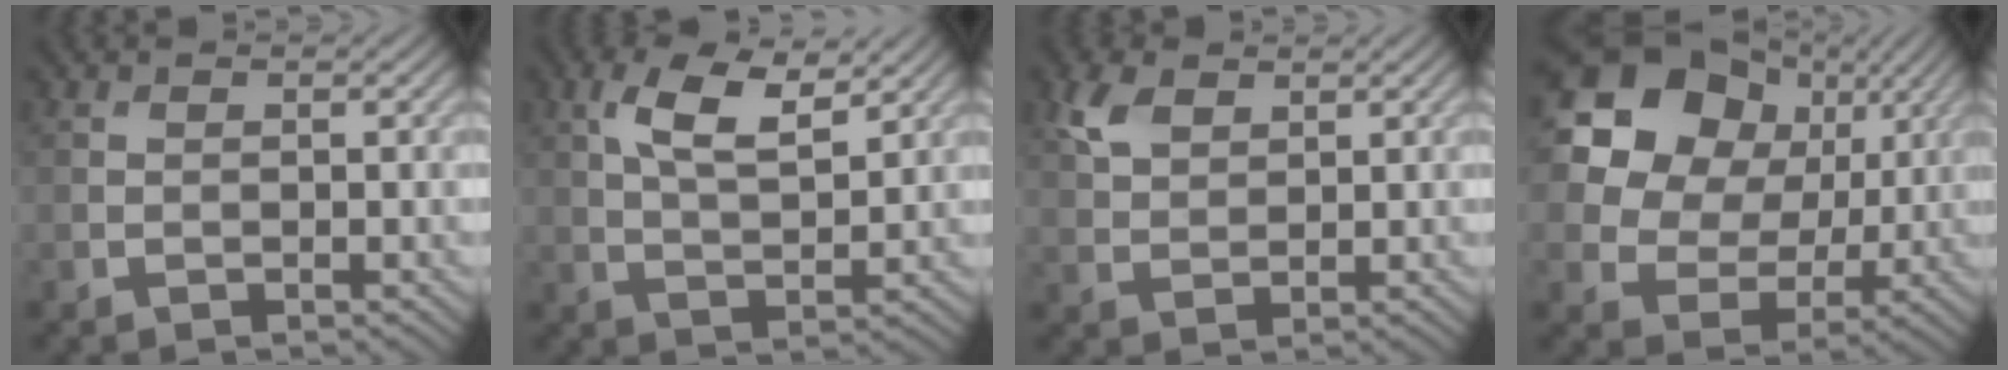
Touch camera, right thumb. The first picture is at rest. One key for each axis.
{"total": 7.3, "fx": 3.7, "fy": 2.9, "fz": 5.6, "tx": -0.116, "ty": 0.001, "tz": 0.071}
{"total": 4.2, "fx": 2.4, "fy": 2.6, "fz": 2.3, "tx": -0.061, "ty": 0.004, "tz": 0.051}
{"total": 17.7, "fx": 7.4, "fy": 14.0, "fz": 7.9, "tx": -0.240, "ty": 0.057, "tz": 0.162}